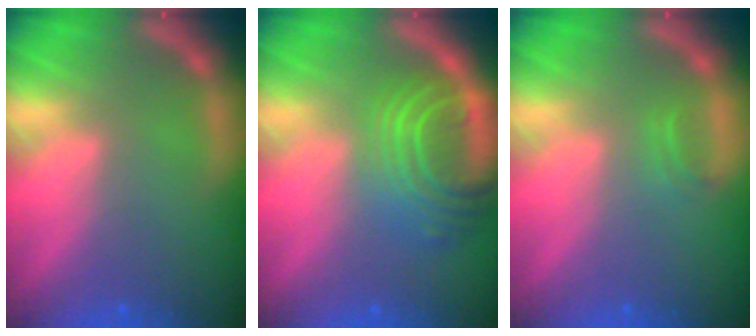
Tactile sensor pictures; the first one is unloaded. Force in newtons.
{"total": 8.5}
{"total": 0.9}